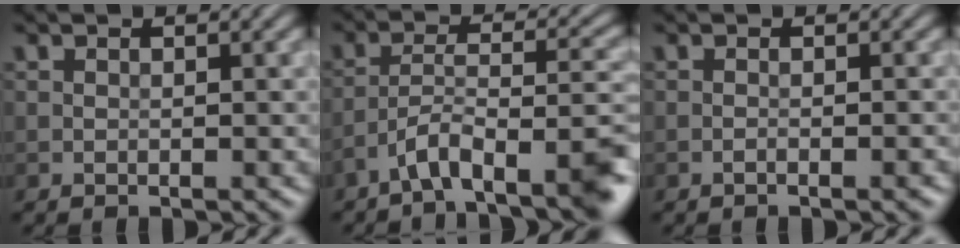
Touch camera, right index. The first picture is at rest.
{"total": 7.3, "force": [-4.8, 1.9, 5.2], "torque": [-0.079, 0.008, -0.084]}
{"total": 1.0, "force": [-0.6, 0.2, 0.8], "torque": [-0.009, 0.001, -0.012]}